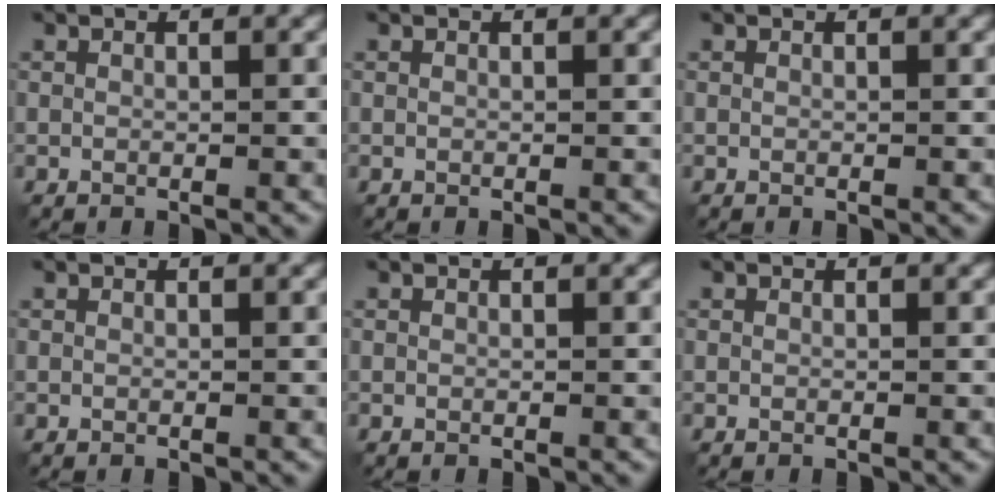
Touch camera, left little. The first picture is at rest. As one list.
[{"total": 0.0}, {"total": 0.0}, {"total": 0.0}, {"total": 0.0}, {"total": 0.0}]